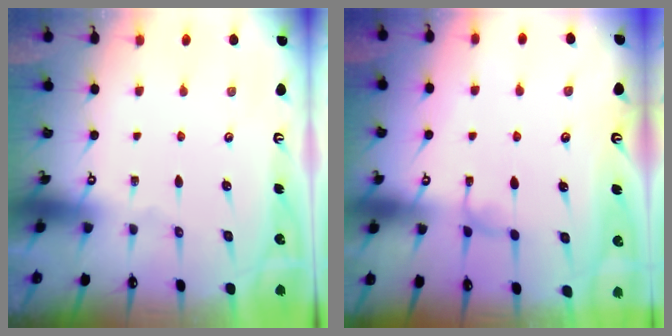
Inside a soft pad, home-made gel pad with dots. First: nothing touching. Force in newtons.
{"total": 0.8, "press": 0.0, "slide": 0.8}